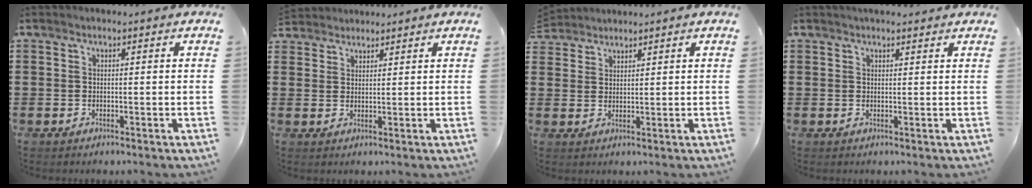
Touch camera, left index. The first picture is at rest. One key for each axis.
{"total": 2.1, "fx": 2.0, "fy": 0.4, "fz": -0.4, "tx": 0.001, "ty": 0.000, "tz": 0.041}
{"total": 2.1, "fx": 2.1, "fy": 0.2, "fz": -0.4, "tx": 0.002, "ty": -0.002, "tz": 0.042}
{"total": 1.3, "fx": 1.1, "fy": 0.3, "fz": 0.4, "tx": -0.010, "ty": 0.003, "tz": 0.022}